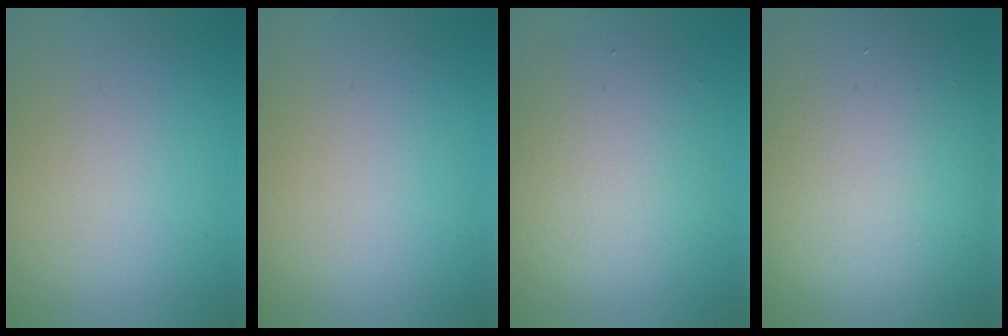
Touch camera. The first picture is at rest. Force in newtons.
{"total": 0.0}
{"total": 4.6, "press": 4.6, "slide": 0.4}
{"total": 14.7, "press": 14.7, "slide": 0.8}